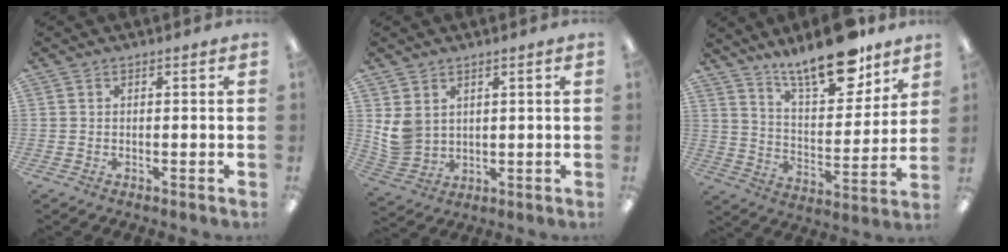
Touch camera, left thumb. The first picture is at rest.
{"total": 5.9, "force": [2.7, 4.8, 2.3], "torque": [-0.060, -0.002, 0.057]}
{"total": 18.3, "force": [14.2, 5.9, 9.9], "torque": [-0.157, -0.089, 0.240]}